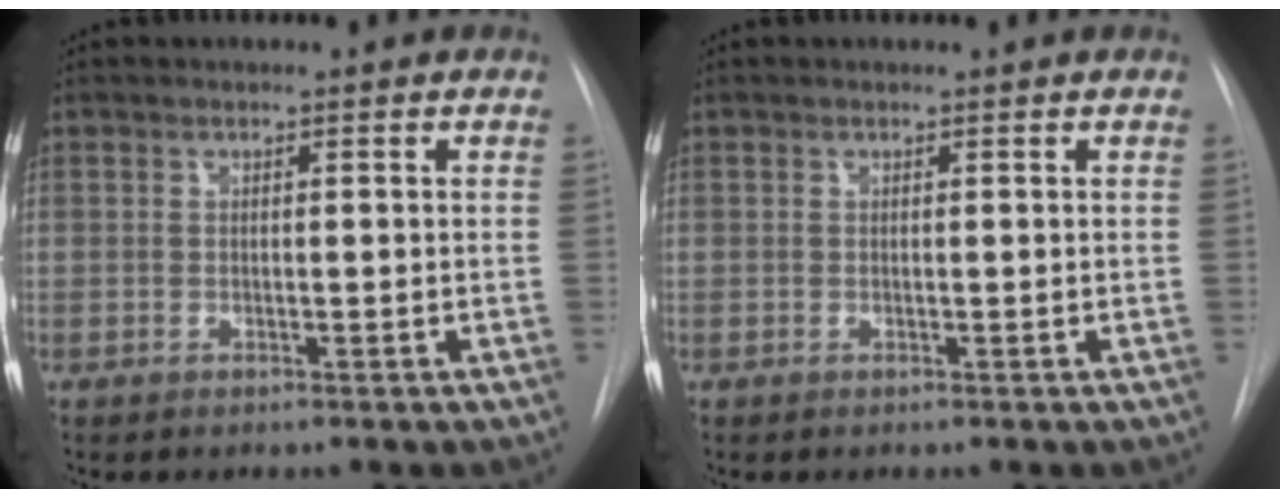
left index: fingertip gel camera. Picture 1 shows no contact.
{"total": 0.0}